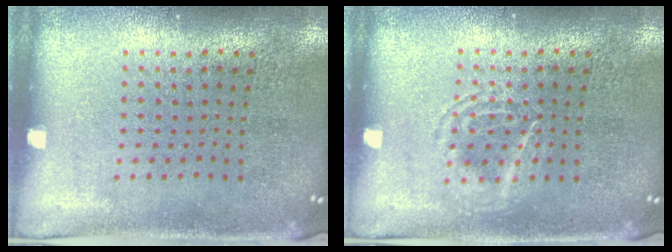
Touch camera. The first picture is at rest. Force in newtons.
{"total": 1.6, "press": 1.6, "slide": 0.2}